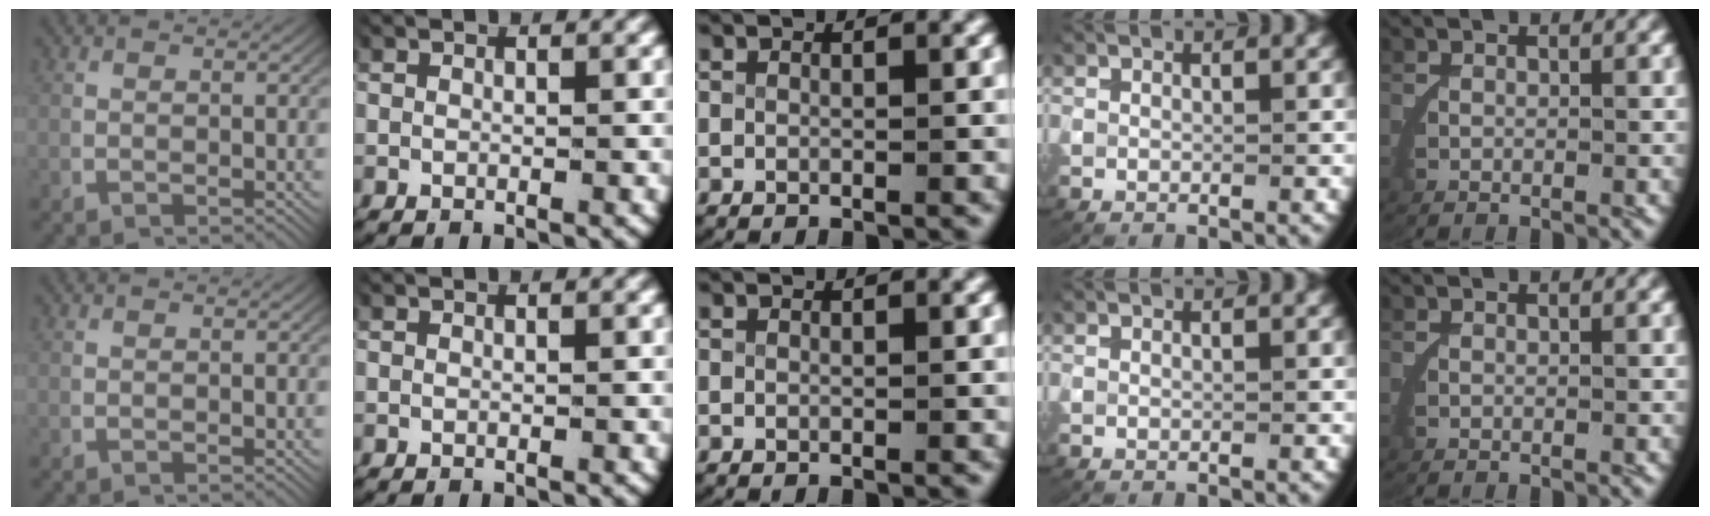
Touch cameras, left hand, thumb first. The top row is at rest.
{}